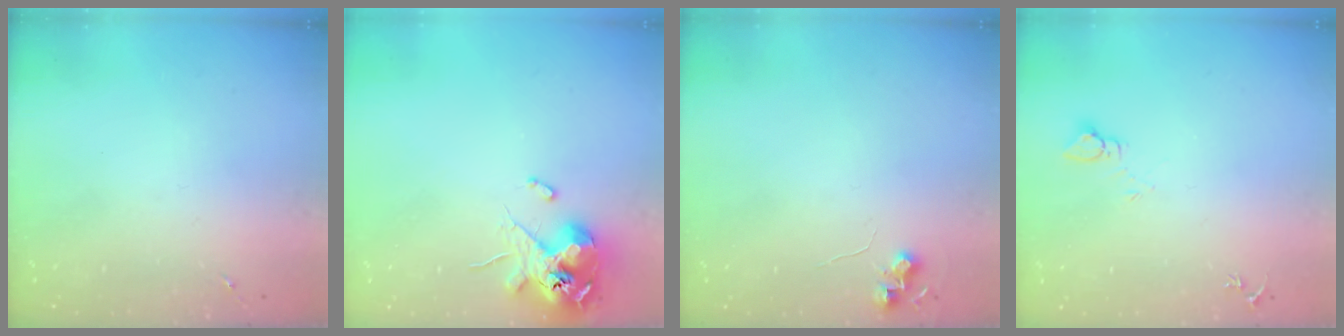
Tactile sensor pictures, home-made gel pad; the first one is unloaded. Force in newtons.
{"total": 12.1, "press": 11.9, "slide": 2.2}
{"total": 6.0, "press": 5.9, "slide": 0.7}
{"total": 4.0, "press": 4.0, "slide": 0.4}